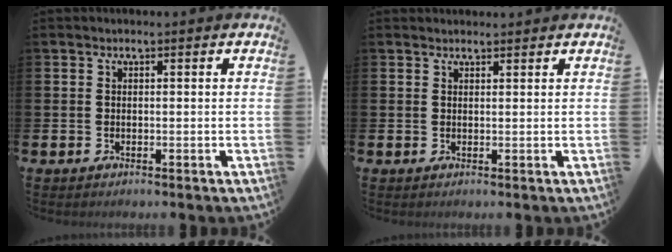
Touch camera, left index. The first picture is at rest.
{"total": 1.1, "force": [1.1, 0.3, 0.0], "torque": [0.013, -0.002, 0.017]}